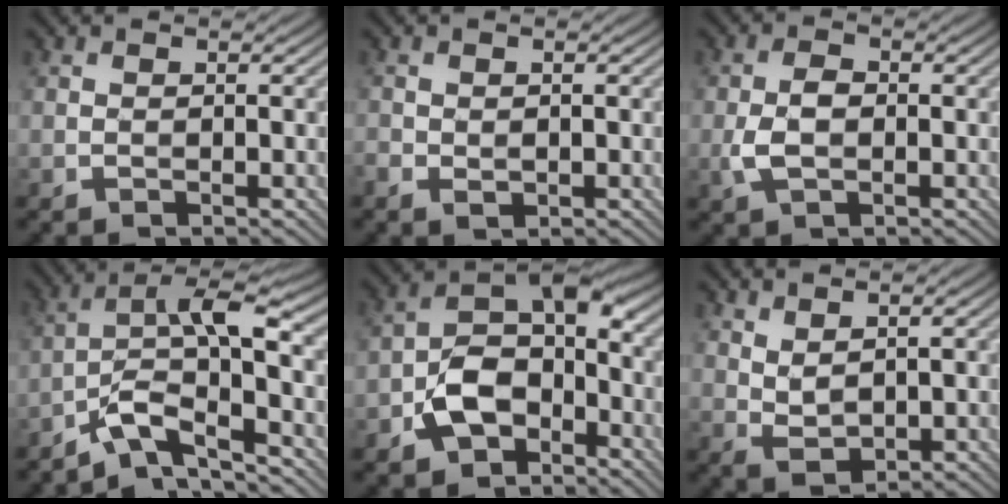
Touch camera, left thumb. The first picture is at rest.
{"total": 1.8, "force": [-0.6, 1.1, 1.2], "torque": [-0.032, -0.008, -0.009]}
{"total": 3.6, "force": [-0.7, 2.1, 2.8], "torque": [-0.063, -0.001, -0.014]}
{"total": 8.6, "force": [-3.5, 2.4, 7.5], "torque": [-0.130, 0.011, -0.078]}
{"total": 8.8, "force": [-3.8, 5.4, 5.7], "torque": [-0.097, 0.006, -0.083]}
{"total": 2.7, "force": [1.7, 1.1, 1.9], "torque": [-0.048, -0.003, 0.039]}